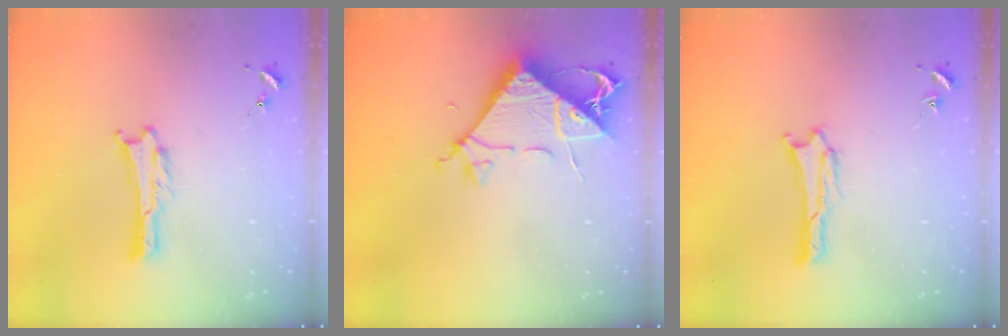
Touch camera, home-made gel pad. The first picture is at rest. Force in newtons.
{"total": 7.7, "press": 7.6, "slide": 1.1}
{"total": 1.9, "press": 1.9, "slide": 0.1}